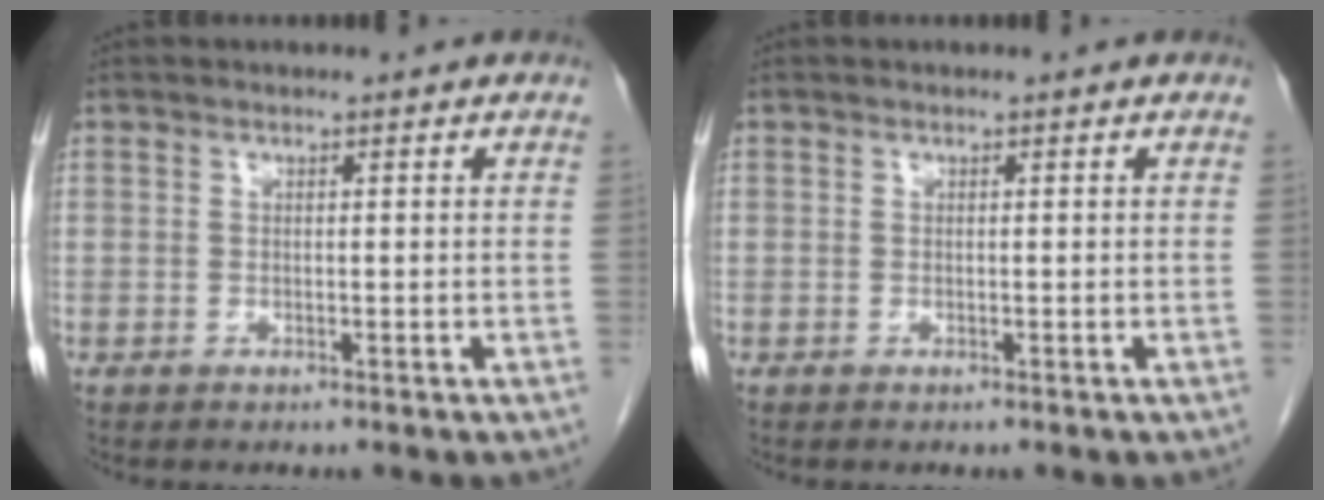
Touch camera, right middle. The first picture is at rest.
{"total": 0.0}